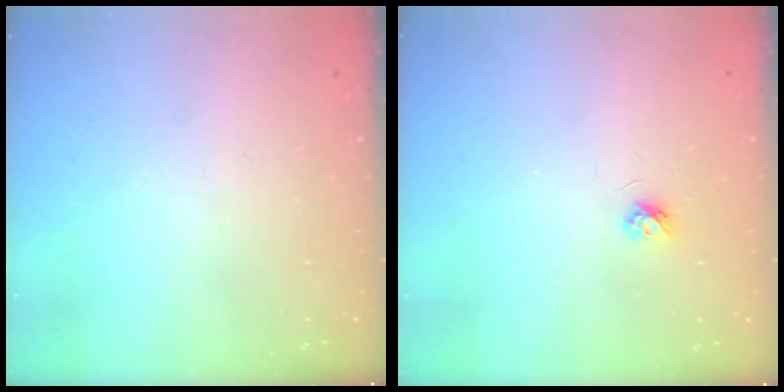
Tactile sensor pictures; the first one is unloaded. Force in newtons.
{"total": 3.3, "press": 3.3, "slide": 0.3}